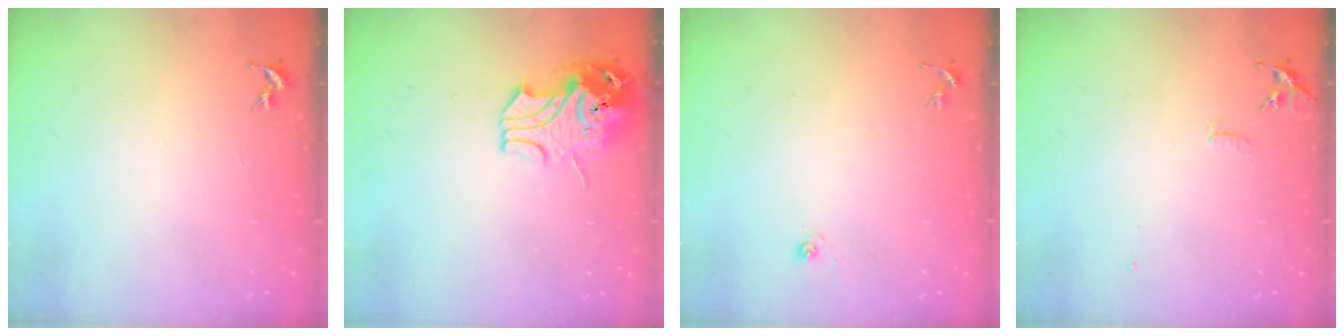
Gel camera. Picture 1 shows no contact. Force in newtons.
{"total": 11.0, "press": 10.9, "slide": 1.7}
{"total": 4.5, "press": 4.5, "slide": 0.5}
{"total": 7.1, "press": 7.0, "slide": 0.6}